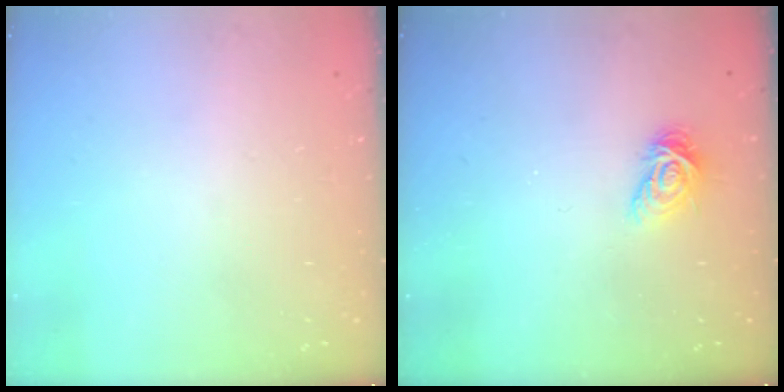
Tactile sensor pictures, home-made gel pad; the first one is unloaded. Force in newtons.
{"total": 6.4, "press": 6.4, "slide": 0.1}